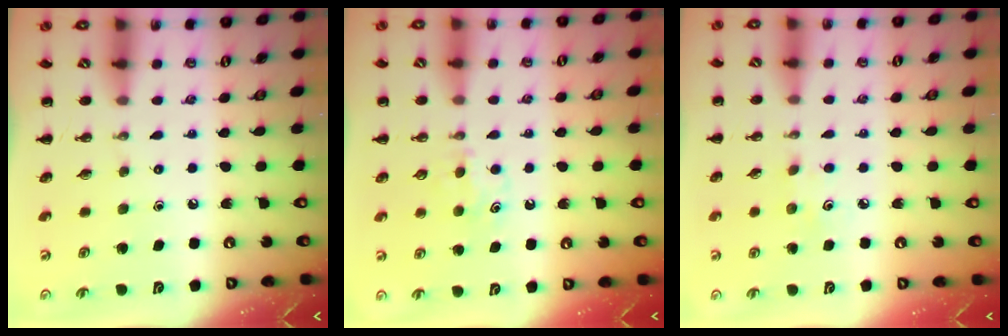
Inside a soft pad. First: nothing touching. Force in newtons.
{"total": 4.8, "press": 4.6, "slide": 1.3}
{"total": 4.0, "press": 3.8, "slide": 1.0}